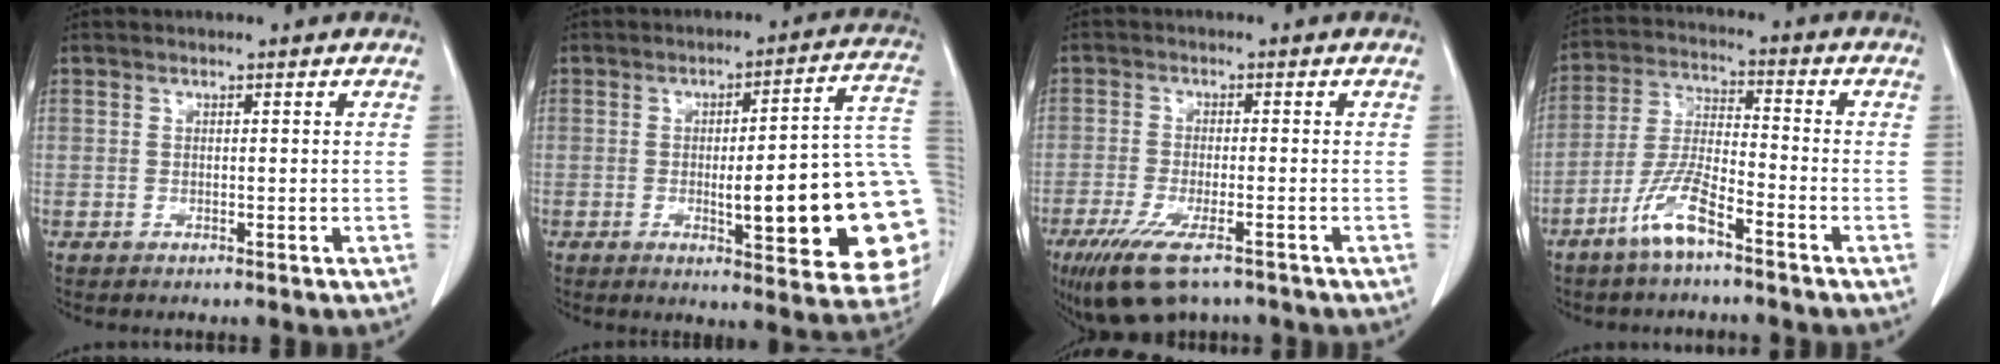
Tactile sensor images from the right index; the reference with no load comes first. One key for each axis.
{"total": 20.8, "fx": -3.3, "fy": 3.0, "fz": 20.3, "tx": -0.170, "ty": 0.017, "tz": -0.031}
{"total": 10.0, "fx": -6.8, "fy": 2.6, "fz": 6.9, "tx": -0.124, "ty": -0.024, "tz": -0.110}
{"total": 8.3, "fx": -5.4, "fy": 1.4, "fz": 6.3, "tx": -0.136, "ty": -0.008, "tz": -0.110}